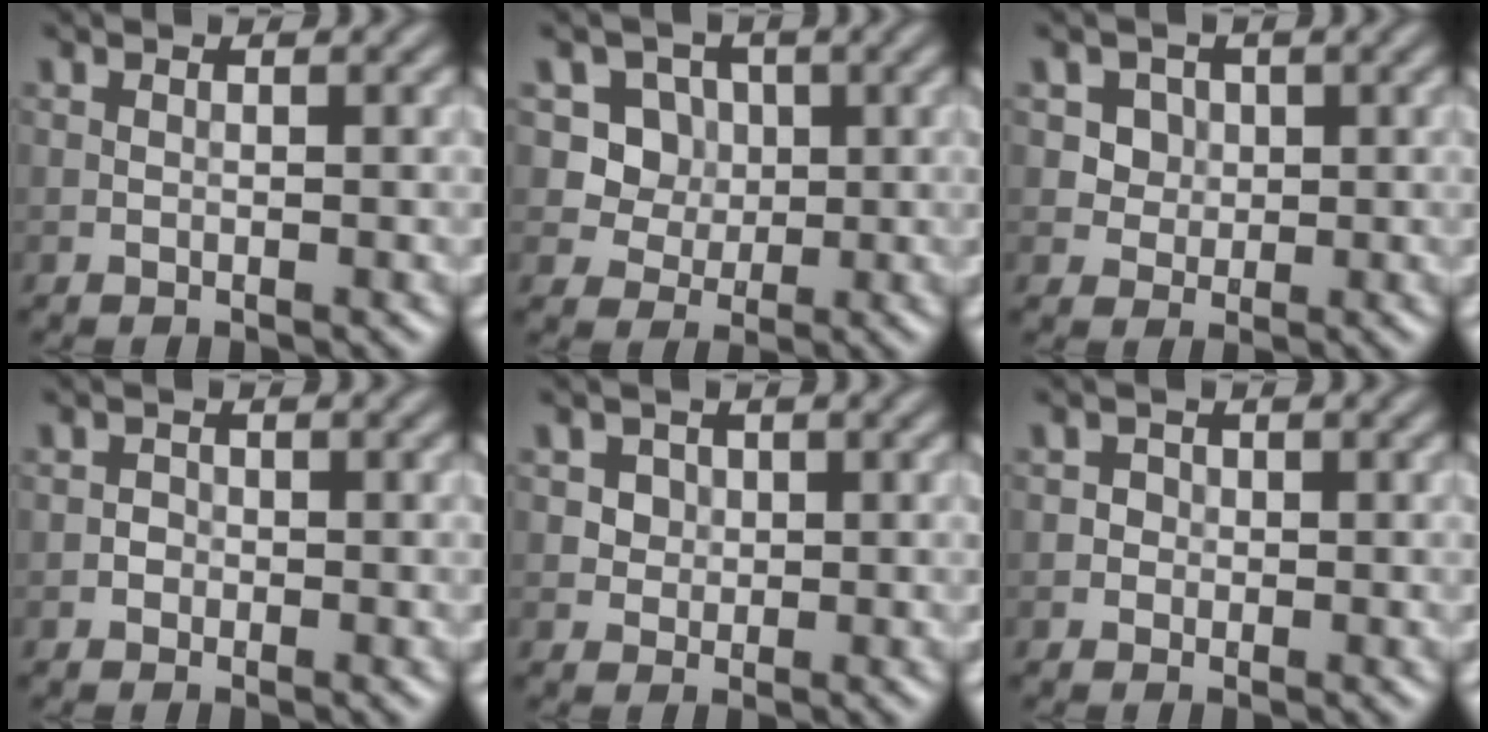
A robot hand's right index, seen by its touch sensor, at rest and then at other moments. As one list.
[{"total": 4.2, "force": [1.0, 3.8, 1.5], "torque": [-0.025, -0.010, 0.022]}, {"total": 3.7, "force": [1.5, 3.1, 1.5], "torque": [-0.030, -0.001, 0.030]}, {"total": 0.8, "force": [-0.3, 0.7, 0.2], "torque": [0.003, 0.000, -0.007]}, {"total": 2.7, "force": [1.1, 2.2, 1.1], "torque": [-0.019, 0.001, 0.024]}, {"total": 1.0, "force": [0.0, 0.9, 0.2], "torque": [0.010, -0.001, -0.003]}]